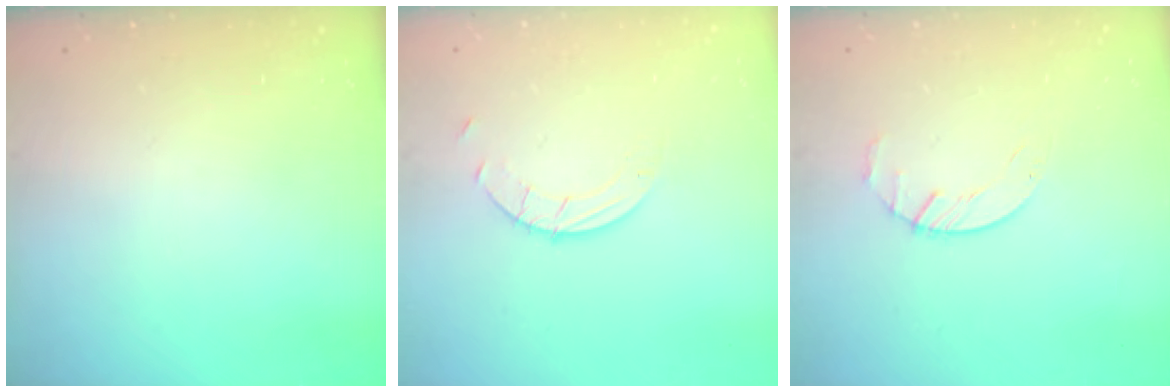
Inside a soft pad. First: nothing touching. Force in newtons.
{"total": 2.5, "press": 2.5, "slide": 0.2}
{"total": 2.1, "press": 2.1, "slide": 0.3}